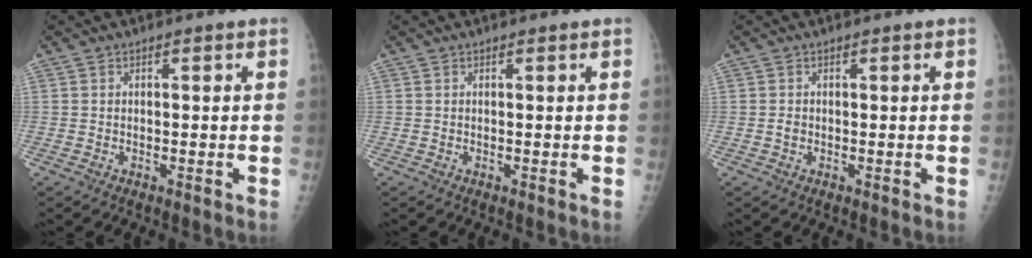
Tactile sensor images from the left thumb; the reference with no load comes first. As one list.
[{"total": 0.0}, {"total": 0.9, "force": [-0.3, 0.7, 0.4], "torque": [-0.004, 0.002, -0.004]}]